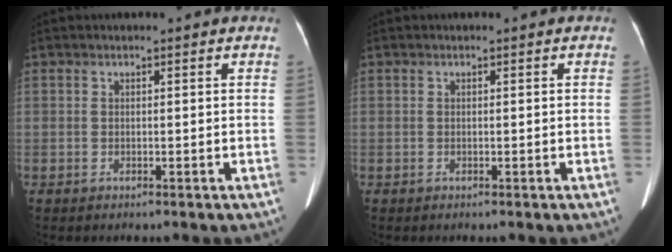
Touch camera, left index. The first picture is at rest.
{"total": 0.0}